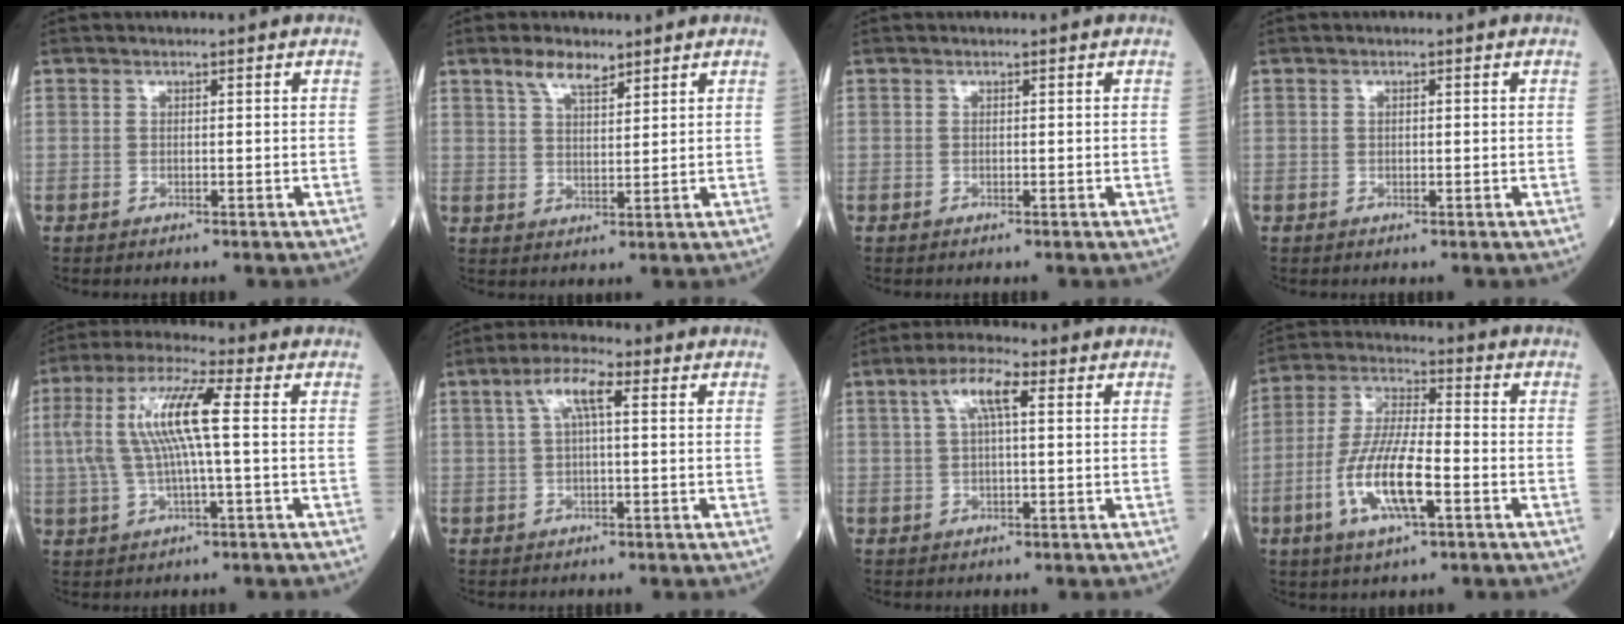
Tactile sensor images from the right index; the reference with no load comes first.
{"total": 4.6, "force": [3.4, 1.5, 2.7], "torque": [-0.057, 0.008, 0.067]}
{"total": 0.0}
{"total": 0.6, "force": [0.1, 0.2, 0.5], "torque": [-0.012, 0.001, 0.005]}
{"total": 10.9, "force": [1.1, 1.4, 10.8], "torque": [-0.230, 0.027, 0.020]}
{"total": 5.1, "force": [1.4, 0.9, 4.8], "torque": [-0.098, 0.021, 0.030]}
{"total": 5.6, "force": [1.8, 1.1, 5.1], "torque": [-0.104, 0.021, 0.035]}
{"total": 12.1, "force": [-4.0, 2.6, 11.1], "torque": [-0.229, -0.004, -0.073]}